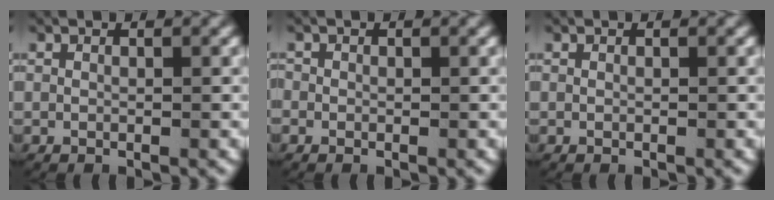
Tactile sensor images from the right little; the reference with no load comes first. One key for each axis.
{"total": 0.8, "fx": -0.2, "fy": 0.8, "fz": 0.1, "tx": -0.005, "ty": -0.003, "tz": -0.005}
{"total": 0.0}